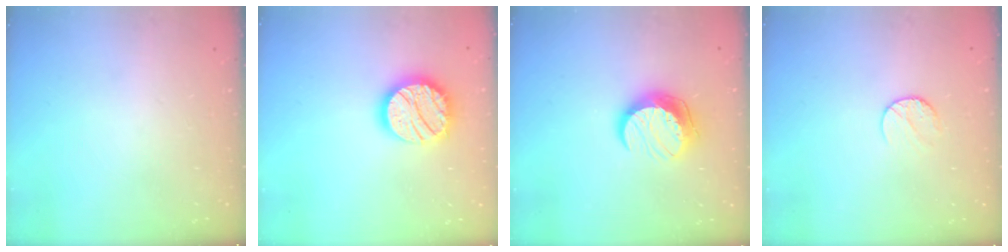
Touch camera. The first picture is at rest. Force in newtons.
{"total": 17.8, "press": 17.7, "slide": 1.2}
{"total": 11.5, "press": 11.5, "slide": 0.6}
{"total": 5.9, "press": 5.8, "slide": 0.6}